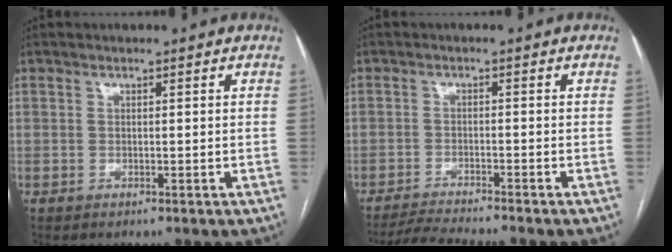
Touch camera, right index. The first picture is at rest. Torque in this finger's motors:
{"motor_torque": [-1.03, -1.10, -0.83, -0.11]}